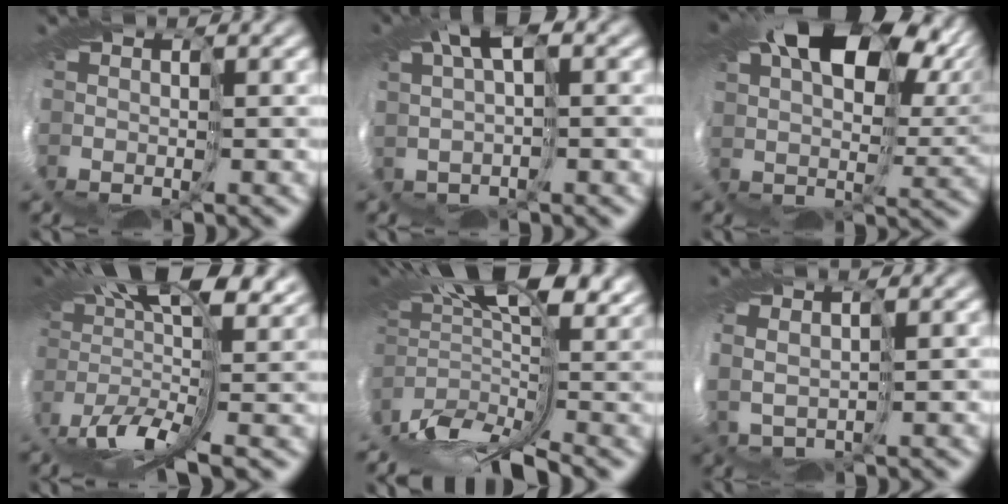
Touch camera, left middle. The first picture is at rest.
{"total": 2.0, "force": [1.1, -0.2, 1.6], "torque": [-0.040, 0.018, 0.010]}
{"total": 13.7, "force": [6.7, 7.2, 9.5], "torque": [-0.150, 0.034, 0.109]}
{"total": 10.8, "force": [1.8, 4.2, 9.7], "torque": [-0.193, -0.009, 0.037]}
{"total": 10.6, "force": [-2.8, 3.3, 9.6], "torque": [-0.174, -0.002, -0.048]}
{"total": 1.2, "force": [1.2, 0.0, 0.3], "torque": [-0.025, 0.017, 0.025]}